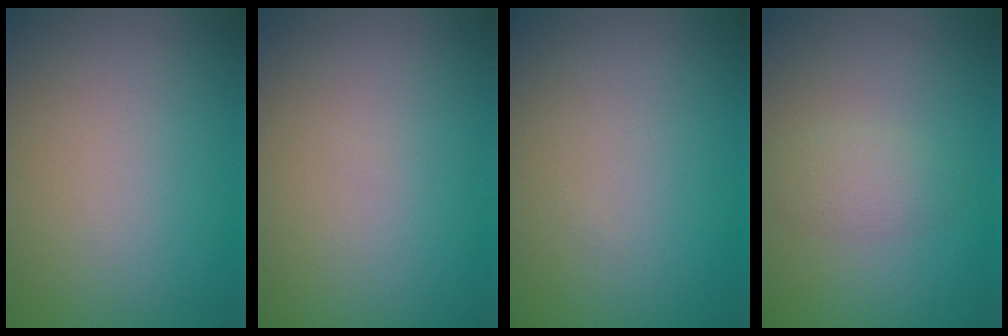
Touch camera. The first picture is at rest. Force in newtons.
{"total": 0.0}
{"total": 0.0}
{"total": 2.0, "press": 2.0, "slide": 0.0}